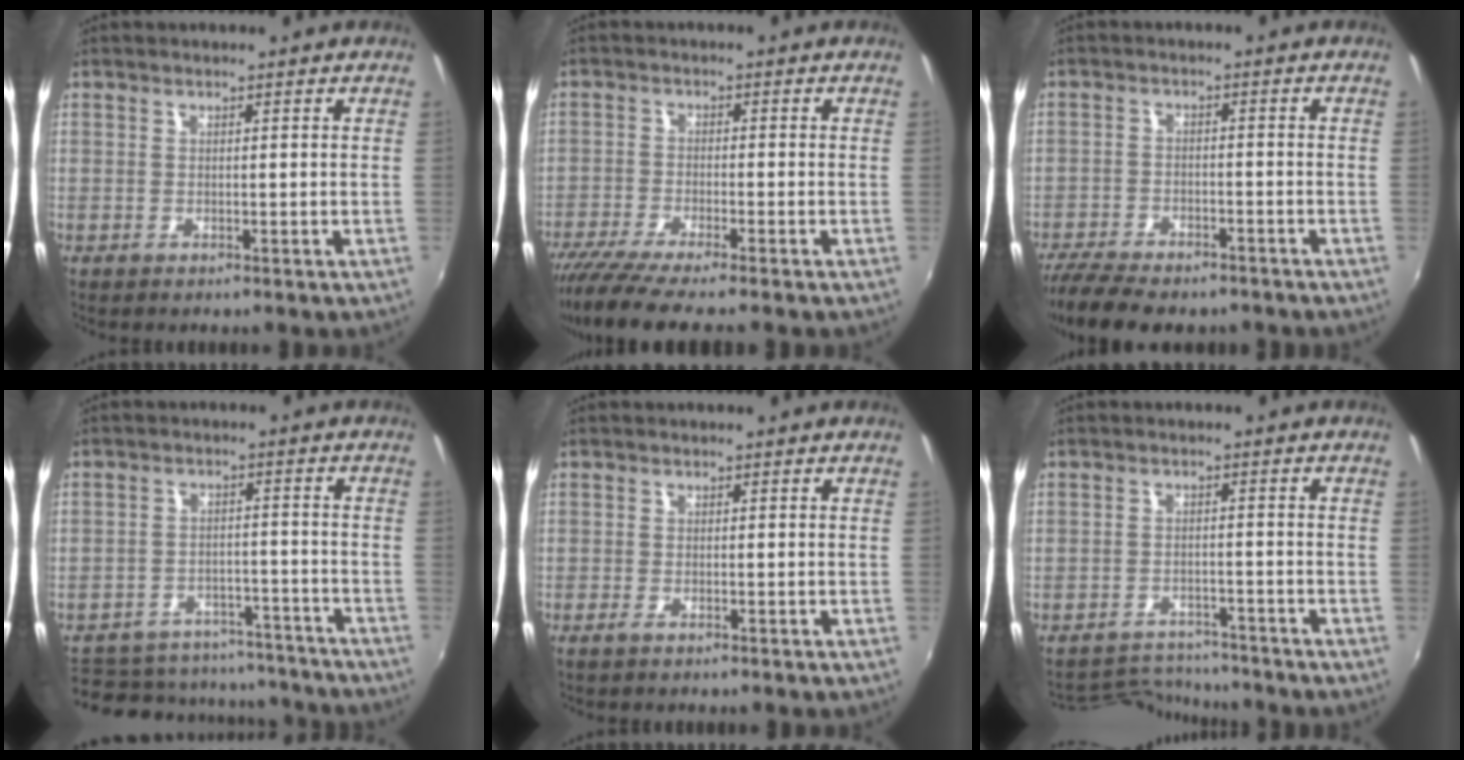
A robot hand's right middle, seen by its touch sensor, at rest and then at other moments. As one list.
[{"total": 8.4, "force": [-7.2, -0.1, 4.5], "torque": [-0.104, -0.033, -0.125]}, {"total": 13.5, "force": [-11.0, 4.4, 6.4], "torque": [-0.150, -0.035, -0.179]}, {"total": 15.7, "force": [-12.4, 8.7, 4.2], "torque": [-0.107, 0.039, -0.148]}, {"total": 1.2, "force": [-0.8, 0.2, 0.9], "torque": [-0.019, -0.004, -0.017]}, {"total": 7.4, "force": [-7.2, 1.8, 0.2], "torque": [-0.021, 0.016, -0.115]}]